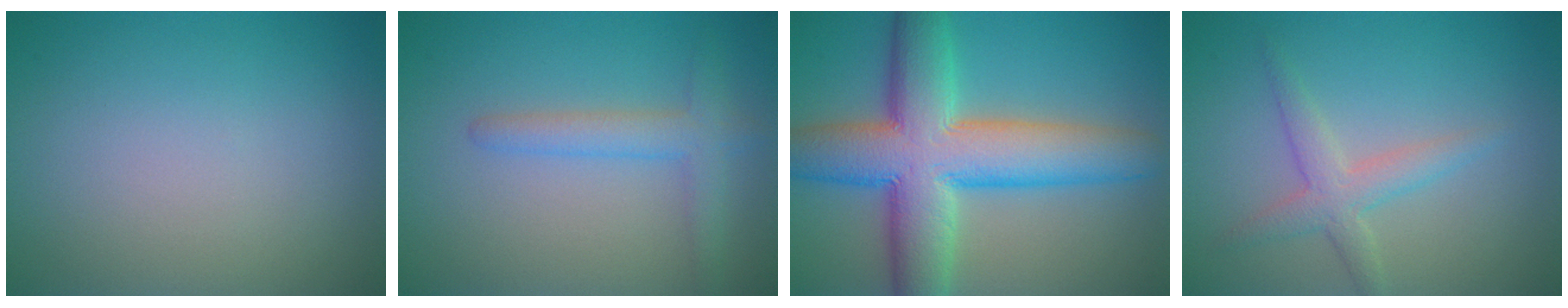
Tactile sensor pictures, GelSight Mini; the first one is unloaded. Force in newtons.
{"total": 2.8, "press": 2.8, "slide": 0.2}
{"total": 11.5, "press": 11.5, "slide": 0.3}
{"total": 2.7, "press": 2.7, "slide": 0.0}